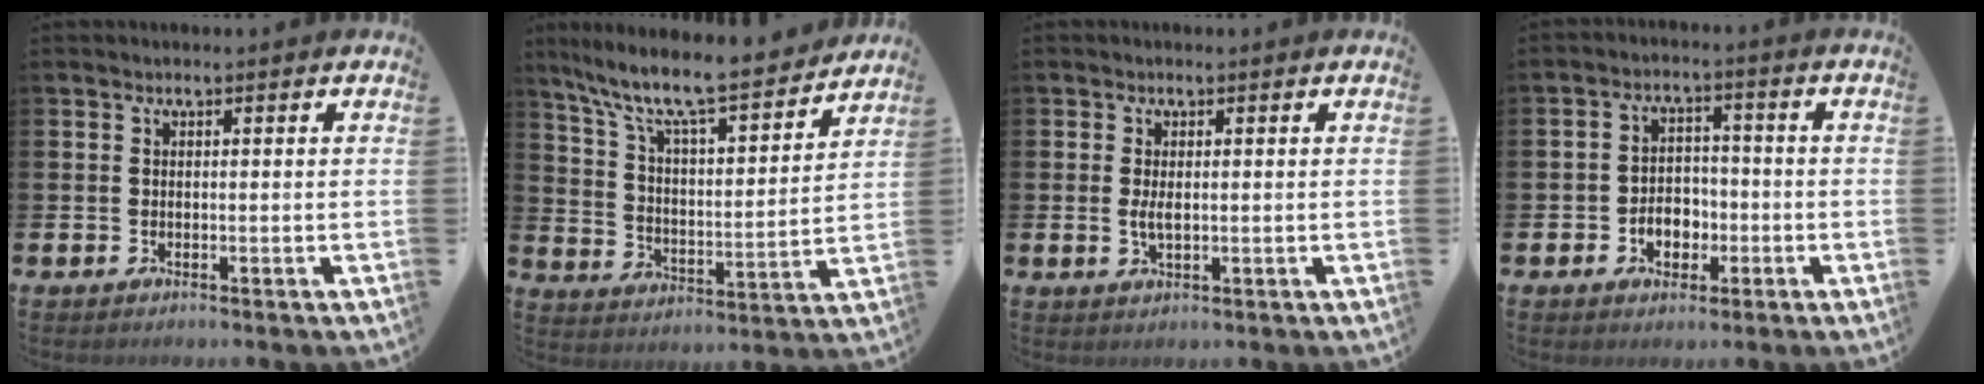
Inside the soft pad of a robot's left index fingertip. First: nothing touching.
{"total": 10.0, "force": [8.9, 1.2, 4.2], "torque": [-0.118, -0.067, 0.147]}
{"total": 2.1, "force": [0.1, 0.9, 1.9], "torque": [-0.030, -0.001, 0.000]}
{"total": 4.0, "force": [-1.6, 3.1, 2.1], "torque": [-0.036, 0.004, -0.035]}